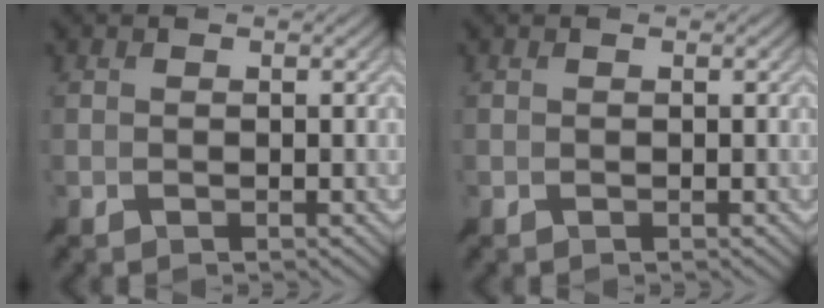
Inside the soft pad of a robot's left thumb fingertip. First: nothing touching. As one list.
[{"total": 0.0}]